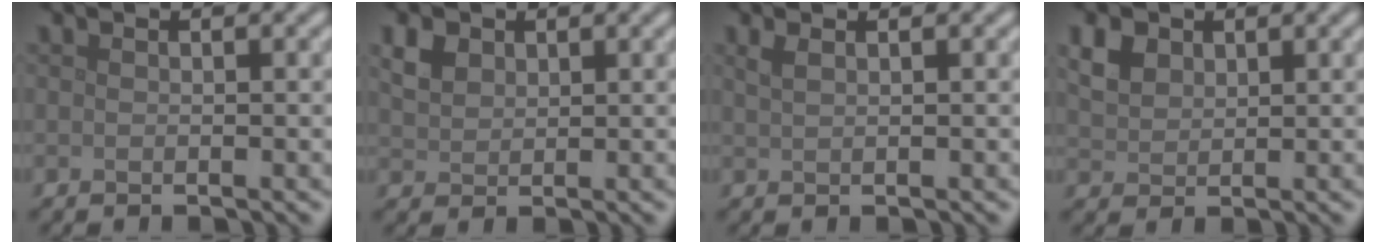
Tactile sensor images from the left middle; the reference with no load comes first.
{"total": 2.4, "force": [1.3, 1.7, 1.1], "torque": [-0.029, 0.004, 0.025]}
{"total": 1.1, "force": [0.7, 0.5, 0.8], "torque": [-0.013, 0.003, 0.014]}
{"total": 3.2, "force": [1.6, 2.2, 1.5], "torque": [-0.039, 0.002, 0.031]}